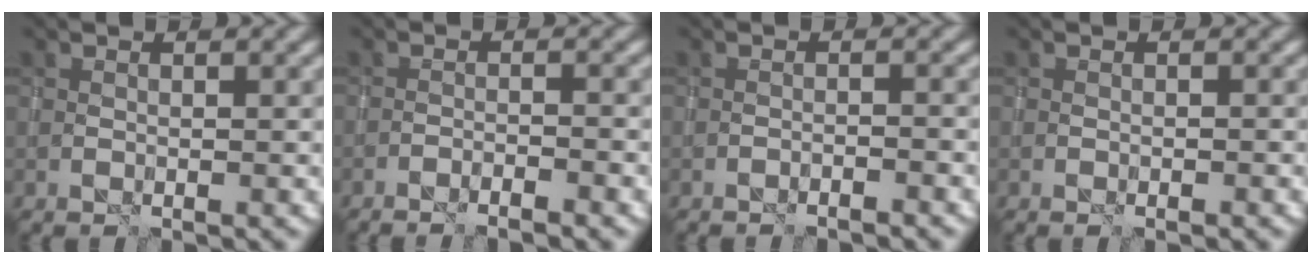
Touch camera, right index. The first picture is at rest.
{"total": 2.5, "force": [-2.1, 0.3, 1.3], "torque": [-0.022, 0.006, -0.039]}
{"total": 1.3, "force": [-1.2, 0.1, 0.6], "torque": [-0.007, 0.006, -0.024]}
{"total": 0.6, "force": [-0.5, 0.1, 0.4], "torque": [-0.005, 0.000, -0.007]}